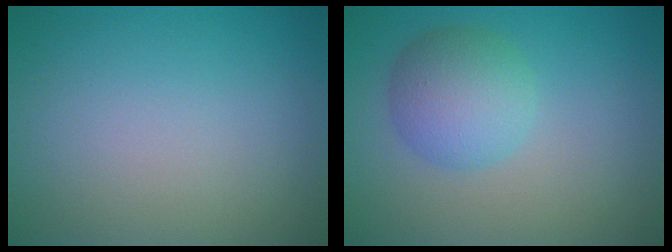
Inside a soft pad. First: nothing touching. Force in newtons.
{"total": 4.4, "press": 4.4, "slide": 0.1}